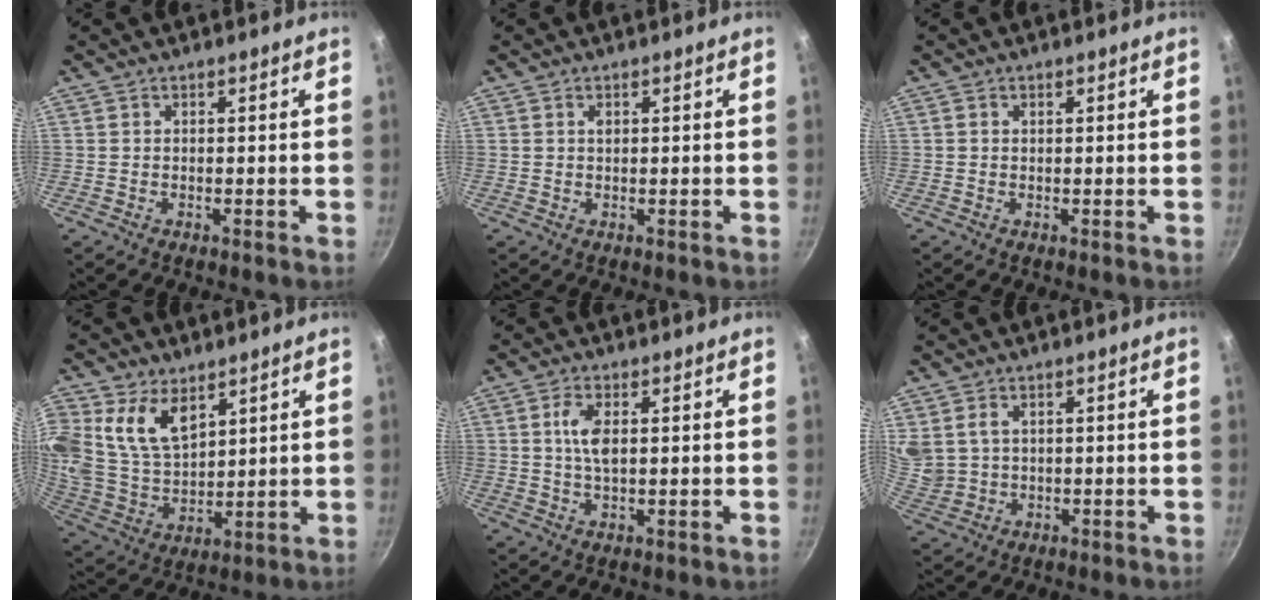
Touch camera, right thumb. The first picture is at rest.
{"total": 1.0, "force": [0.4, 0.6, 0.6], "torque": [-0.009, 0.002, 0.007]}
{"total": 0.7, "force": [0.3, 0.6, 0.3], "torque": [-0.004, 0.004, 0.004]}
{"total": 14.6, "force": [6.8, 9.4, 8.8], "torque": [-0.171, -0.036, 0.143]}
{"total": 5.3, "force": [1.1, 2.4, 4.6], "torque": [-0.091, 0.003, 0.021]}
{"total": 7.5, "force": [2.8, 5.6, 4.1], "torque": [-0.076, -0.008, 0.066]}